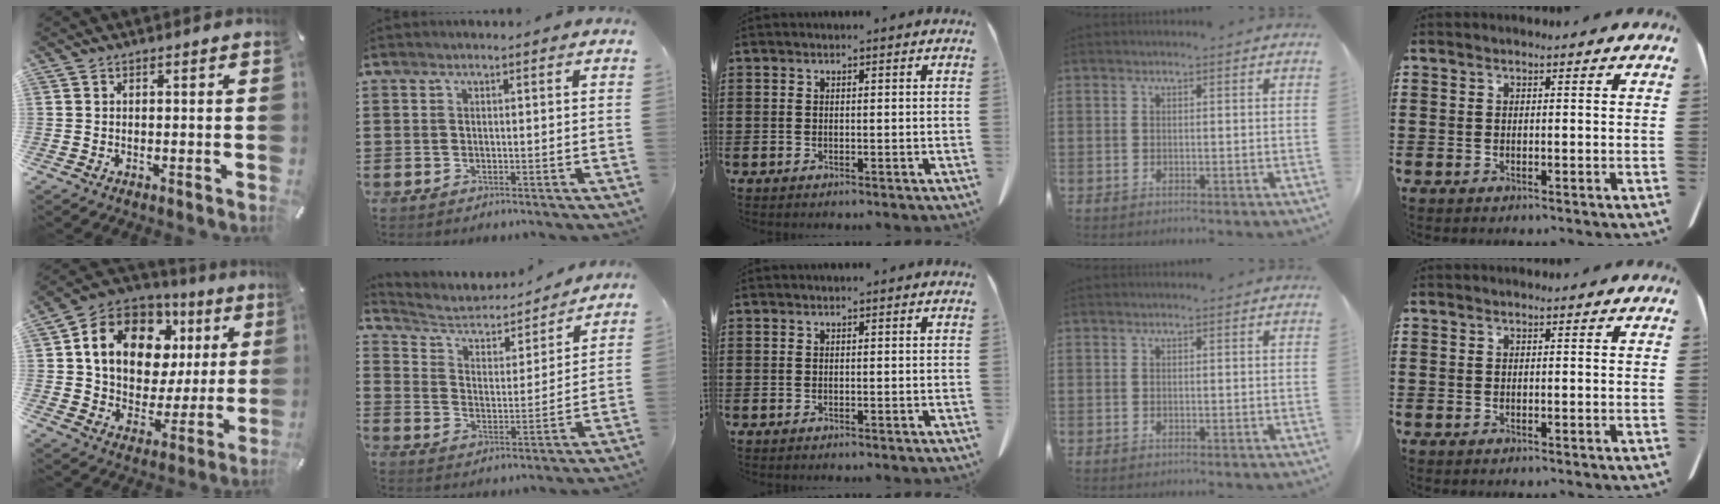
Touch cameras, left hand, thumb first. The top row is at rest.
{"thumb": {"total": 16.9, "force": [6.6, 12.2, 9.6], "torque": [-0.164, -0.031, 0.124]}, "index": {"total": 4.5, "force": [3.9, 1.6, 1.3], "torque": [-0.049, -0.029, 0.059]}}